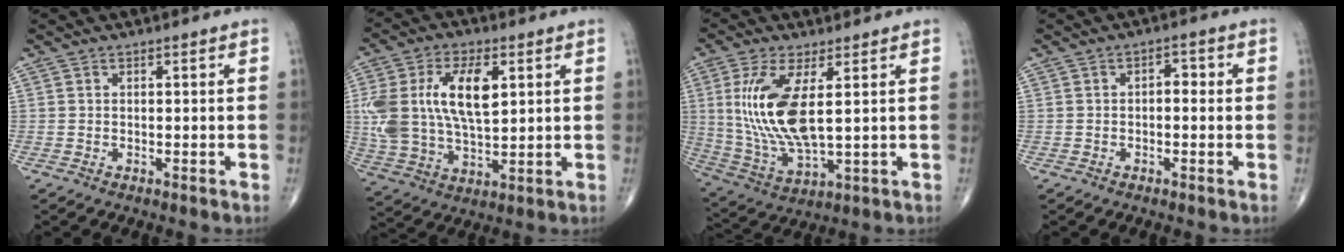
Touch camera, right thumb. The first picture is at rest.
{"total": 17.1, "force": [3.9, 8.7, 14.1], "torque": [-0.284, 0.000, 0.076]}
{"total": 14.7, "force": [2.8, 5.4, 13.4], "torque": [-0.292, -0.019, 0.066]}
{"total": 2.6, "force": [0.0, 1.5, 2.1], "torque": [-0.017, 0.012, -0.006]}